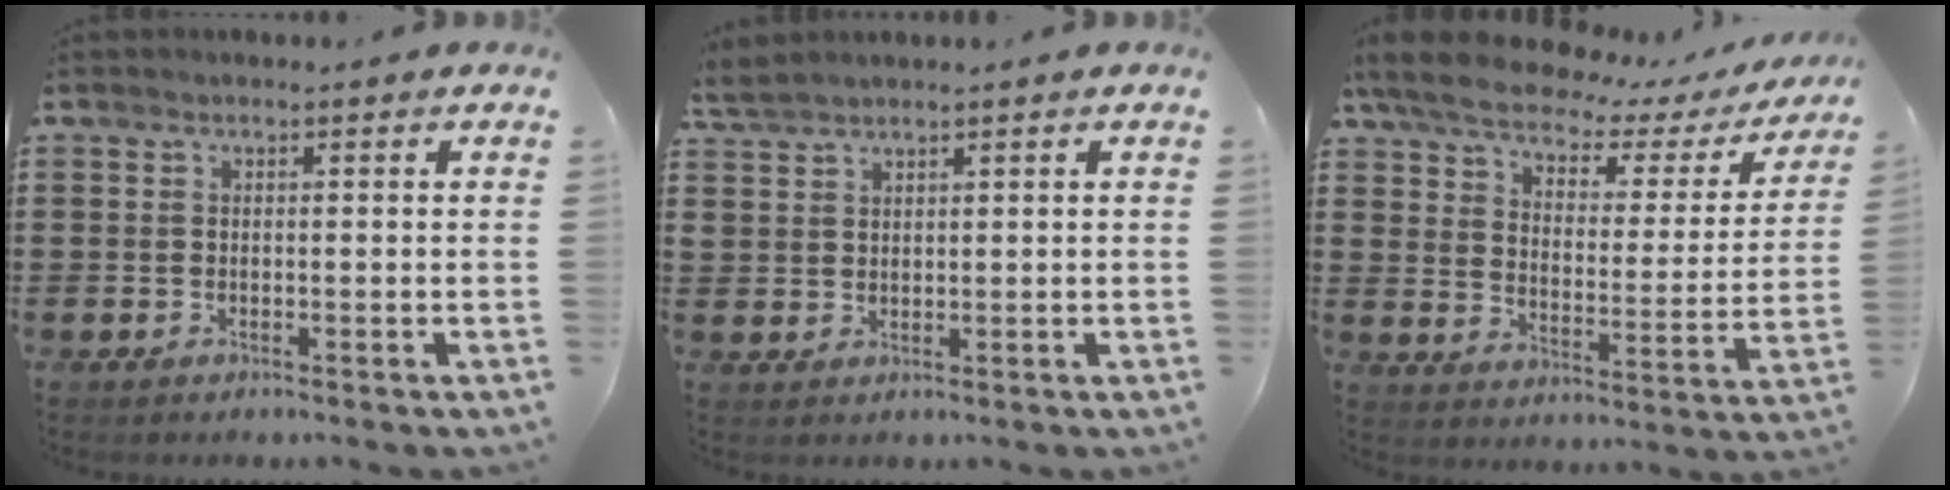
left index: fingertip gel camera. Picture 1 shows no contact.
{"total": 2.4, "force": [2.3, 0.7, 0.3], "torque": [-0.014, 0.001, 0.045]}
{"total": 5.9, "force": [4.9, 2.0, 2.6], "torque": [-0.074, -0.025, 0.081]}